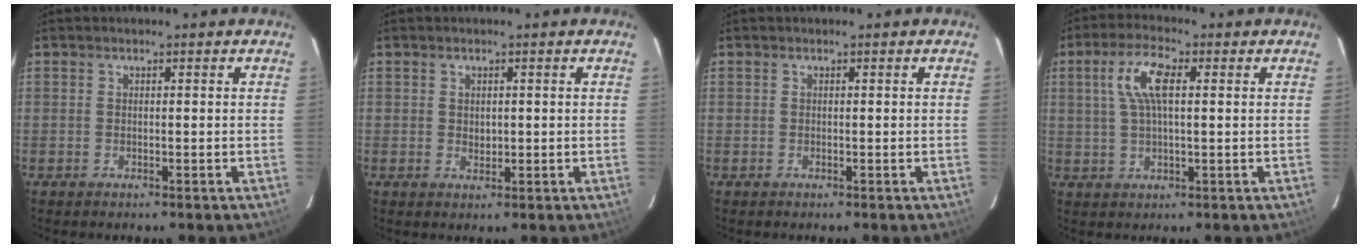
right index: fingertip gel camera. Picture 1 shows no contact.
{"total": 1.5, "force": [0.2, 1.3, 0.8], "torque": [-0.013, -0.001, 0.006]}
{"total": 0.0}
{"total": 7.4, "force": [2.0, 2.5, 6.7], "torque": [-0.136, 0.016, 0.039]}